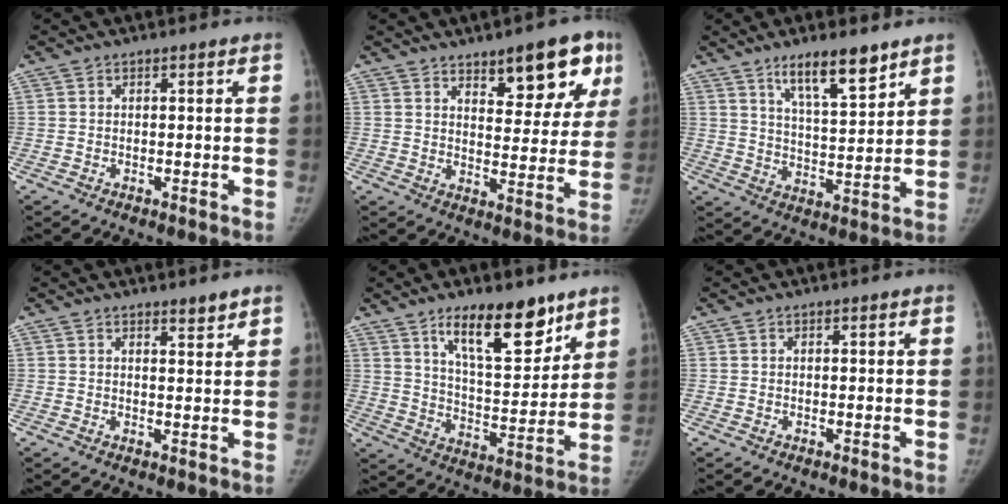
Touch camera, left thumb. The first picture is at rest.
{"total": 13.8, "force": [8.0, 5.7, 9.7], "torque": [-0.075, -0.037, 0.110]}
{"total": 11.0, "force": [7.5, 2.7, 7.5], "torque": [-0.110, -0.047, 0.132]}
{"total": 2.3, "force": [2.0, 0.5, 1.0], "torque": [-0.006, -0.017, 0.031]}
{"total": 16.2, "force": [10.6, 6.0, 10.7], "torque": [-0.126, -0.070, 0.180]}
{"total": 0.0}